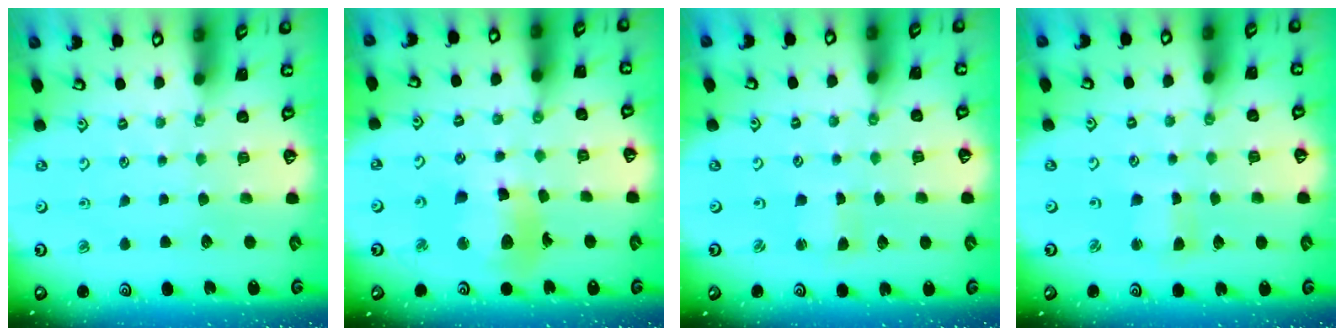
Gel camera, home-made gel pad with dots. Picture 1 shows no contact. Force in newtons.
{"total": 13.9, "press": 13.8, "slide": 1.8}
{"total": 1.2, "press": 1.1, "slide": 0.3}
{"total": 2.2, "press": 2.2, "slide": 0.3}